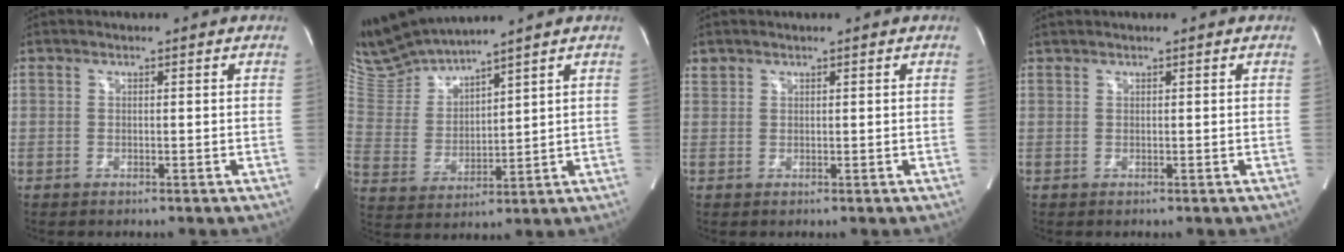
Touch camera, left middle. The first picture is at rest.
{"total": 9.2, "force": [9.0, -1.0, 1.6], "torque": [-0.062, 0.002, 0.201]}
{"total": 0.9, "force": [0.8, 0.4, -0.1], "torque": [0.001, 0.008, 0.017]}
{"total": 0.6, "force": [0.6, 0.0, 0.0], "torque": [-0.009, 0.010, 0.019]}